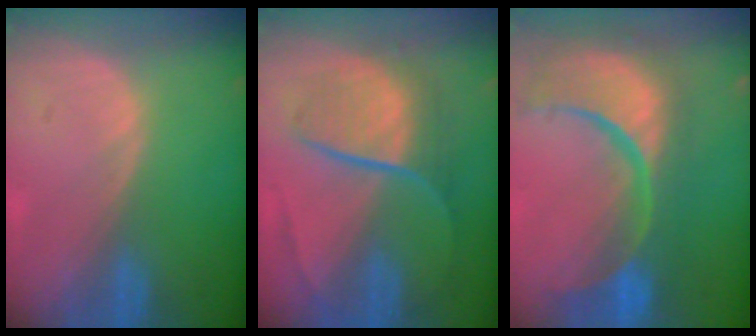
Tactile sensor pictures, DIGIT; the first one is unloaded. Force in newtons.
{"total": 9.2, "press": 7.6, "slide": 5.1}
{"total": 15.2, "press": 12.1, "slide": 9.2}